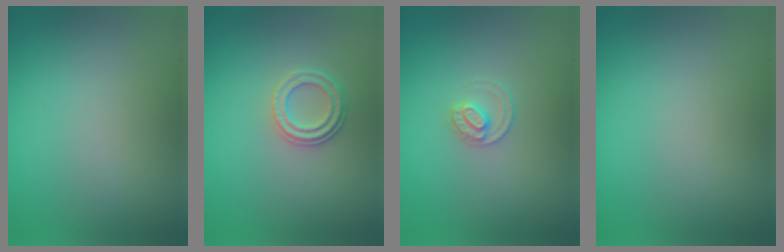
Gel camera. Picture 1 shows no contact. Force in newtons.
{"total": 2.3, "press": 2.2, "slide": 0.8}
{"total": 1.7, "press": 1.7, "slide": 0.1}
{"total": 0.0}